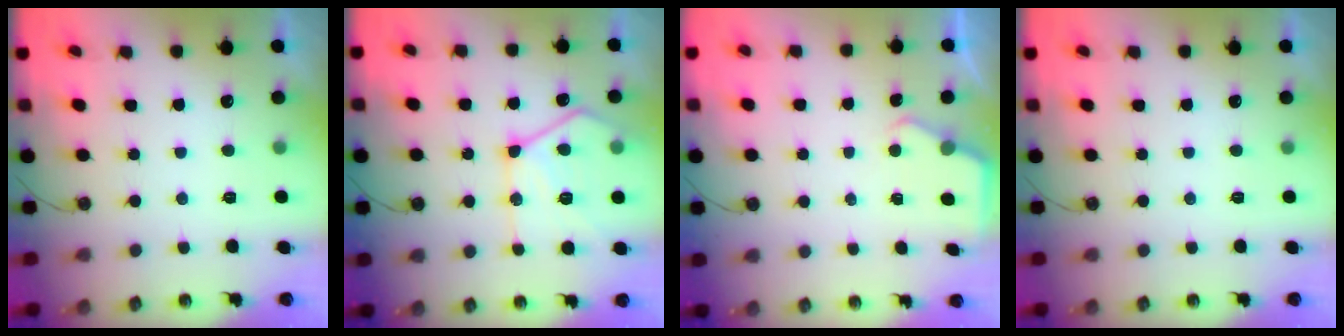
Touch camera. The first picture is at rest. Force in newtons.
{"total": 16.9, "press": 16.8, "slide": 1.6}
{"total": 2.9, "press": 2.8, "slide": 0.4}
{"total": 0.0}